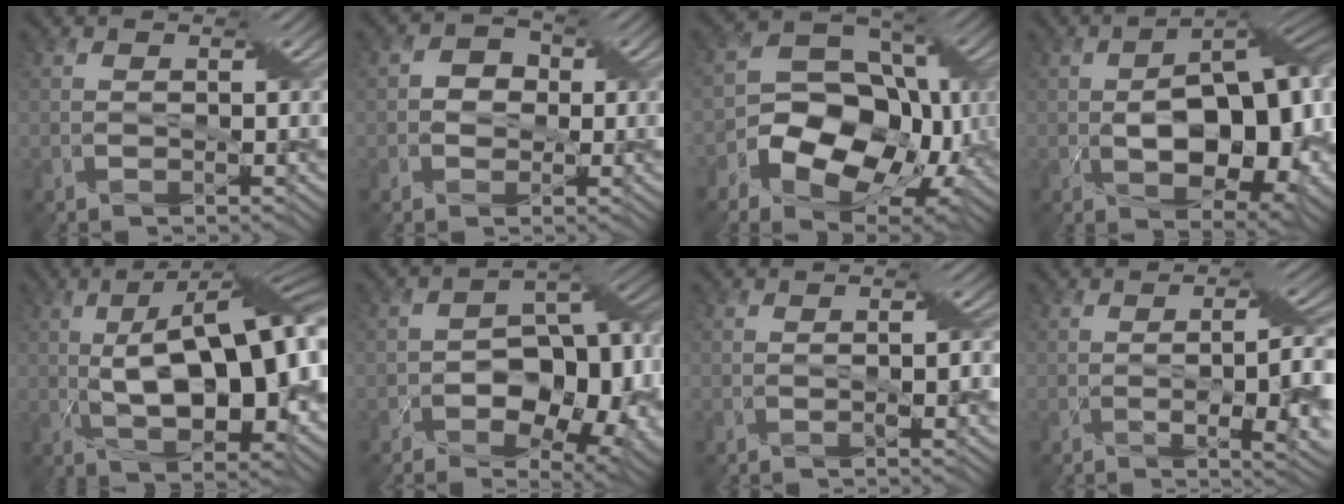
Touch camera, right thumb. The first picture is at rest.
{"total": 2.7, "force": [0.0, 2.4, 1.1], "torque": [-0.021, 0.007, -0.009]}
{"total": 15.6, "force": [-4.0, 11.3, 9.9], "torque": [-0.165, -0.023, -0.066]}
{"total": 15.2, "force": [-1.1, 8.0, 12.8], "torque": [-0.182, -0.004, -0.006]}
{"total": 17.2, "force": [0.5, 7.0, 15.7], "torque": [-0.230, 0.017, 0.001]}
{"total": 13.0, "force": [-3.4, 8.1, 9.6], "torque": [-0.119, -0.016, -0.046]}
{"total": 3.1, "force": [-0.3, 0.6, 3.0], "torque": [-0.049, 0.000, -0.002]}
{"total": 10.4, "force": [-1.3, 3.2, 9.9], "torque": [-0.140, -0.005, -0.010]}